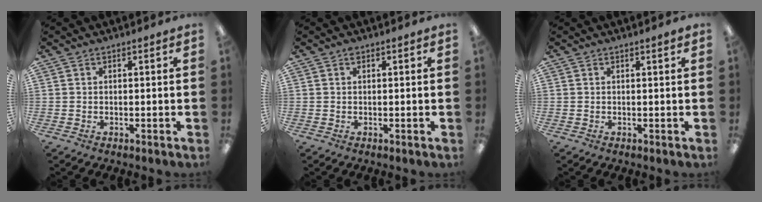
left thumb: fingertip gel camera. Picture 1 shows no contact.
{"total": 0.9, "force": [0.4, 0.5, 0.6], "torque": [-0.013, 0.003, 0.007]}
{"total": 1.0, "force": [0.6, 0.1, 0.7], "torque": [-0.015, 0.002, 0.010]}